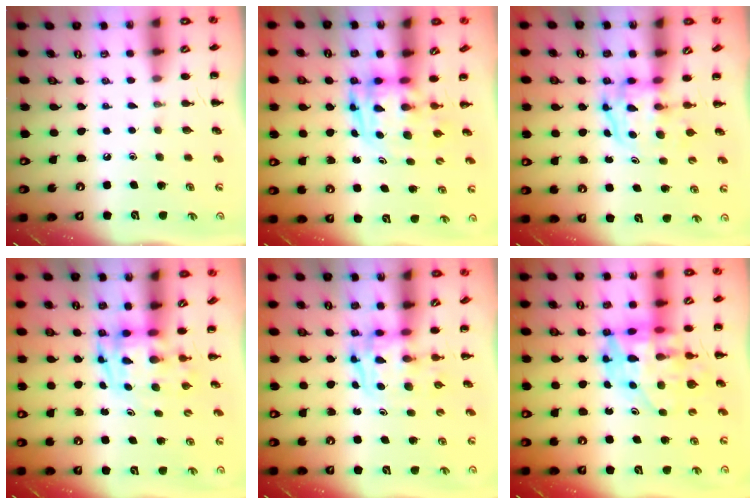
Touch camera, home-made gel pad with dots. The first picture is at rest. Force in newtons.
{"total": 3.3, "press": 3.2, "slide": 0.7}
{"total": 3.7, "press": 3.7, "slide": 0.6}
{"total": 3.6, "press": 3.5, "slide": 0.7}
{"total": 3.3, "press": 3.2, "slide": 0.6}
{"total": 13.6, "press": 13.0, "slide": 4.0}